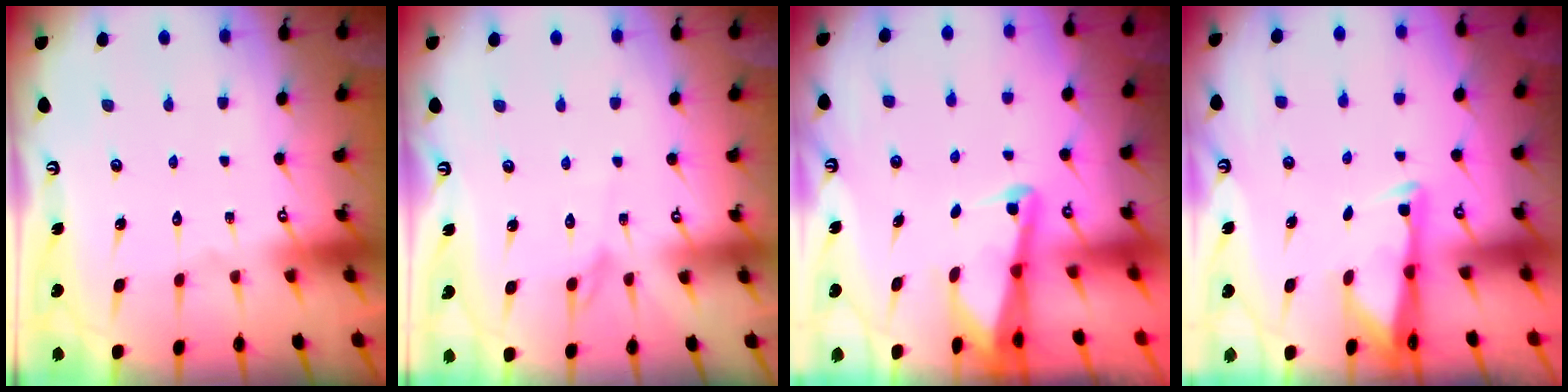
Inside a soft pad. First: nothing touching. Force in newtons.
{"total": 2.5, "press": 2.5, "slide": 0.3}
{"total": 2.5, "press": 2.5, "slide": 0.4}
{"total": 2.7, "press": 2.7, "slide": 0.4}